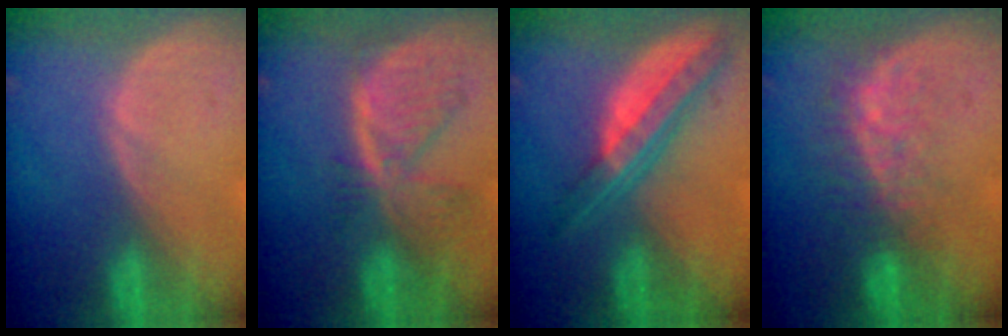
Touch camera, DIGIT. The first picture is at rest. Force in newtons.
{"total": 7.8, "press": 6.8, "slide": 3.9}
{"total": 7.5, "press": 6.3, "slide": 4.0}
{"total": 8.3, "press": 7.4, "slide": 3.7}